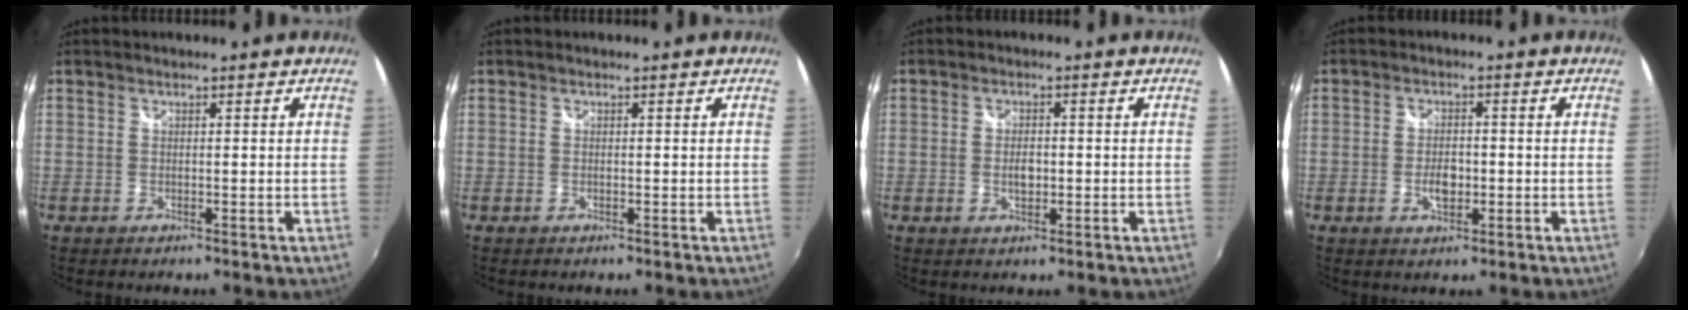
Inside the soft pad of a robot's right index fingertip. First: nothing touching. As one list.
[{"total": 0.0}, {"total": 3.0, "force": [-0.4, 1.8, 2.4], "torque": [-0.040, -0.002, -0.007]}, {"total": 4.1, "force": [-1.0, 2.4, 3.2], "torque": [-0.060, -0.002, -0.017]}]